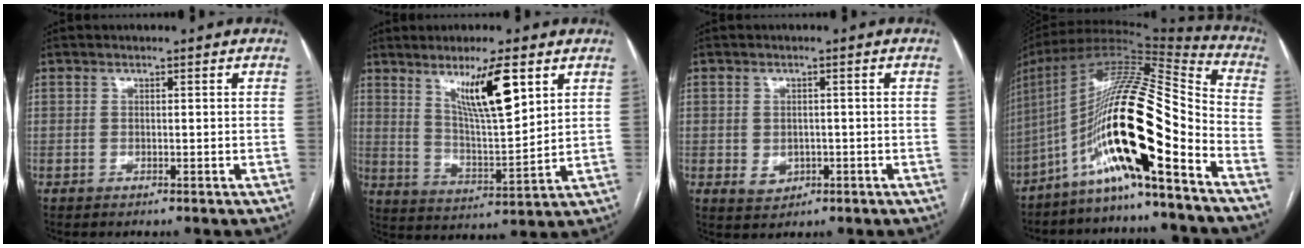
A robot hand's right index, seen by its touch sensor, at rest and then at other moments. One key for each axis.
{"total": 10.8, "fx": 5.8, "fy": 1.1, "fz": 9.1, "tx": -0.160, "ty": -0.008, "tz": 0.108}
{"total": 2.8, "fx": -0.6, "fy": 2.5, "fz": 1.1, "tx": -0.014, "ty": -0.001, "tz": 0.002}
{"total": 20.6, "fx": -10.5, "fy": 1.5, "fz": 17.6, "tx": -0.340, "ty": 0.011, "tz": -0.189}